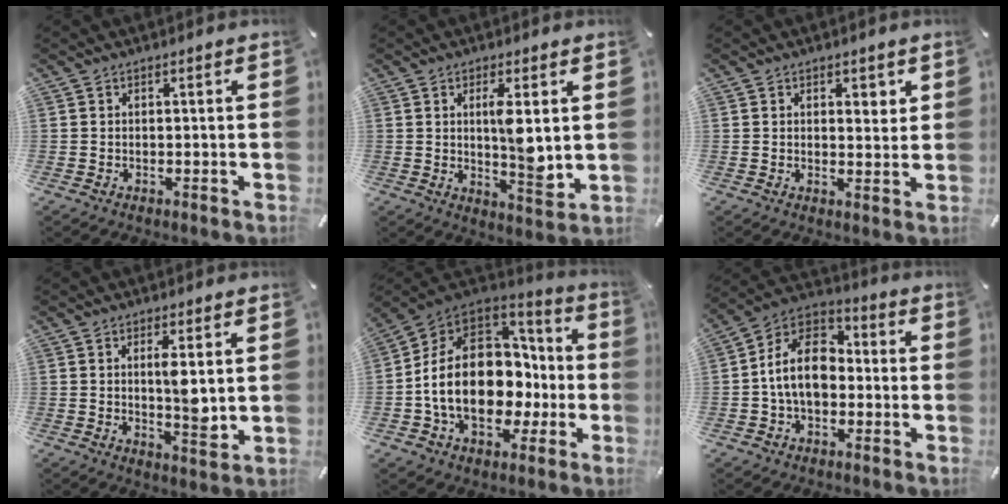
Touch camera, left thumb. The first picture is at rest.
{"total": 8.8, "force": [1.8, 2.8, 8.2], "torque": [-0.130, -0.022, 0.021]}
{"total": 2.7, "force": [1.8, 1.8, 1.0], "torque": [0.001, -0.010, 0.027]}
{"total": 7.0, "force": [1.5, 2.2, 6.5], "torque": [-0.100, -0.016, 0.018]}
{"total": 20.4, "force": [-2.2, 15.4, 13.2], "torque": [-0.253, 0.001, -0.024]}
{"total": 13.0, "force": [-1.8, 9.3, 8.9], "torque": [-0.190, 0.020, -0.037]}